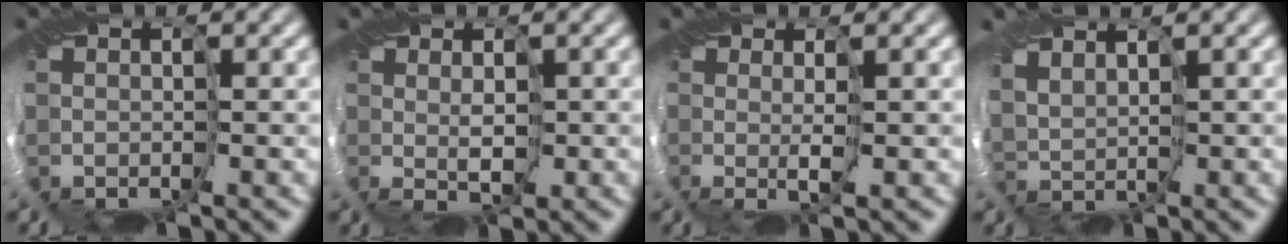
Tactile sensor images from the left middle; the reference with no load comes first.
{"total": 0.7, "force": [0.3, -0.2, 0.6], "torque": [-0.009, 0.000, 0.006]}
{"total": 1.8, "force": [0.7, -1.6, -0.3], "torque": [0.004, -0.005, 0.013]}
{"total": 0.7, "force": [-0.3, 0.2, 0.6], "torque": [-0.012, 0.002, -0.014]}